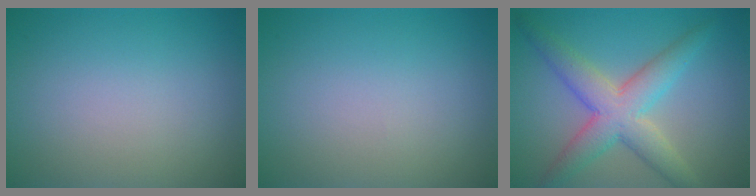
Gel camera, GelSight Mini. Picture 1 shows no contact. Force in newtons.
{"total": 0.0}
{"total": 5.9, "press": 5.9, "slide": 0.2}